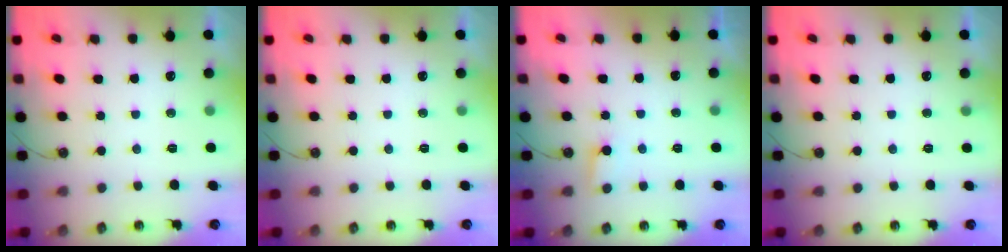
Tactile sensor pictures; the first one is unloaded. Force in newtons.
{"total": 0.0}
{"total": 4.6, "press": 4.6, "slide": 0.4}
{"total": 3.7, "press": 3.6, "slide": 0.4}